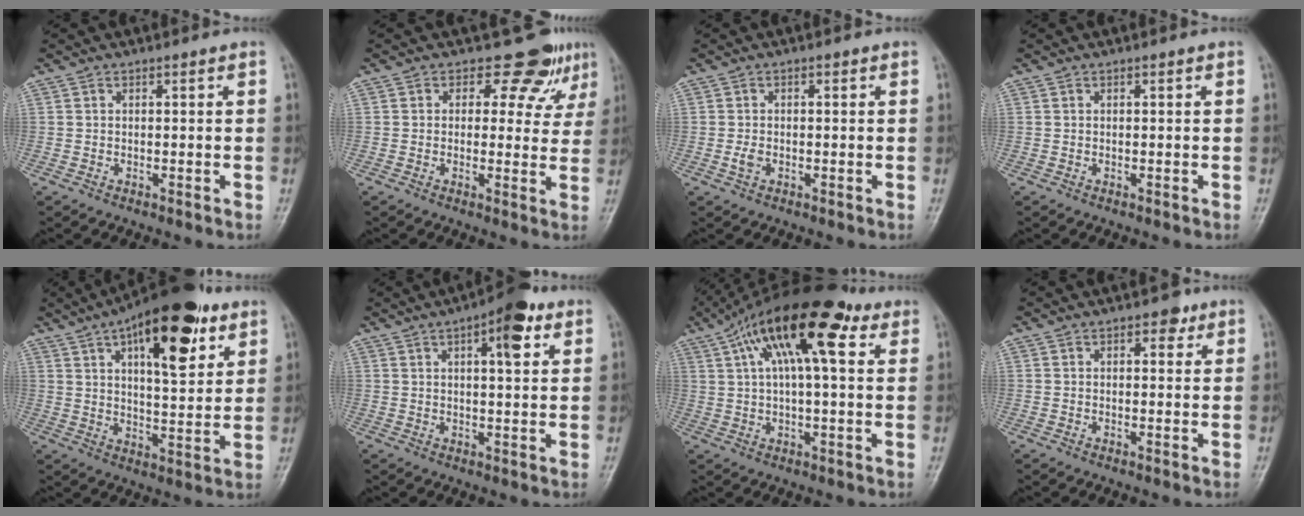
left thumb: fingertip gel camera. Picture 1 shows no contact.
{"total": 6.5, "force": [4.5, 4.1, 2.3], "torque": [0.005, -0.027, 0.047]}
{"total": 1.9, "force": [-0.5, 1.2, 1.3], "torque": [-0.025, 0.001, -0.012]}
{"total": 0.0}
{"total": 20.1, "force": [10.0, 7.9, 15.6], "torque": [-0.207, -0.027, 0.151]}
{"total": 8.7, "force": [4.0, 3.0, 7.1], "torque": [-0.085, -0.006, 0.051]}
{"total": 18.2, "force": [7.7, 6.4, 15.2], "torque": [-0.244, 0.022, 0.122]}
{"total": 2.8, "force": [1.5, 1.6, 1.7], "torque": [-0.009, -0.003, 0.017]}